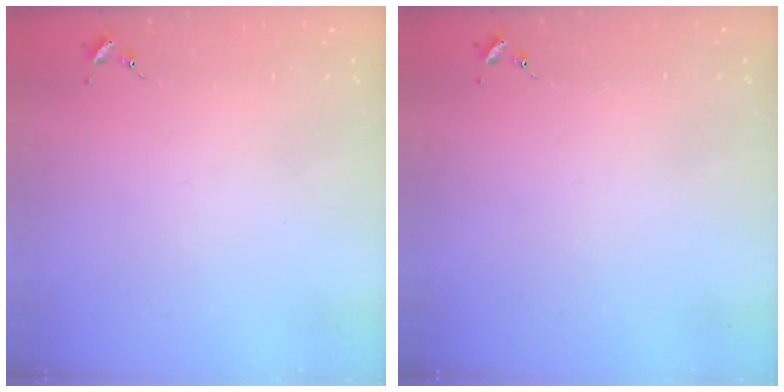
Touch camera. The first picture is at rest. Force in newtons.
{"total": 0.0}